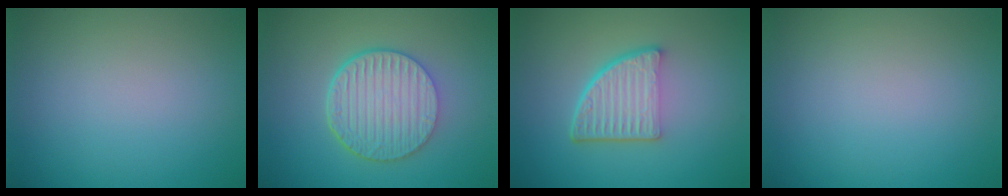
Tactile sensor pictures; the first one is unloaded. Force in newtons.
{"total": 6.5, "press": 4.7, "slide": 4.4}
{"total": 5.5, "press": 3.8, "slide": 3.9}
{"total": 0.0}